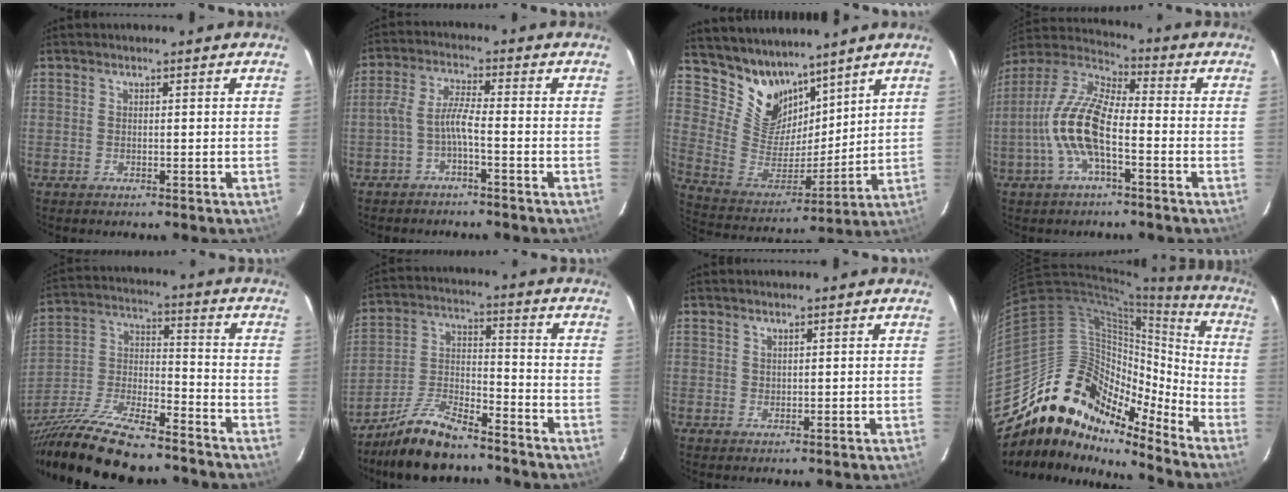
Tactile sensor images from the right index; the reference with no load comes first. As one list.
[{"total": 4.3, "force": [-2.1, 0.4, 3.7], "torque": [-0.090, 0.012, -0.041]}, {"total": 14.0, "force": [10.7, 7.8, 4.5], "torque": [-0.104, 0.000, 0.216]}, {"total": 13.4, "force": [-3.8, 4.7, 11.9], "torque": [-0.253, 0.004, -0.080]}, {"total": 22.6, "force": [-17.5, 6.0, 12.9], "torque": [-0.264, -0.027, -0.293]}, {"total": 12.4, "force": [-10.3, 3.2, 6.2], "torque": [-0.144, 0.006, -0.193]}, {"total": 0.8, "force": [0.6, 0.4, 0.2], "torque": [-0.003, 0.002, 0.012]}, {"total": 19.5, "force": [-15.8, 8.9, 7.1], "torque": [-0.114, 0.032, -0.289]}]